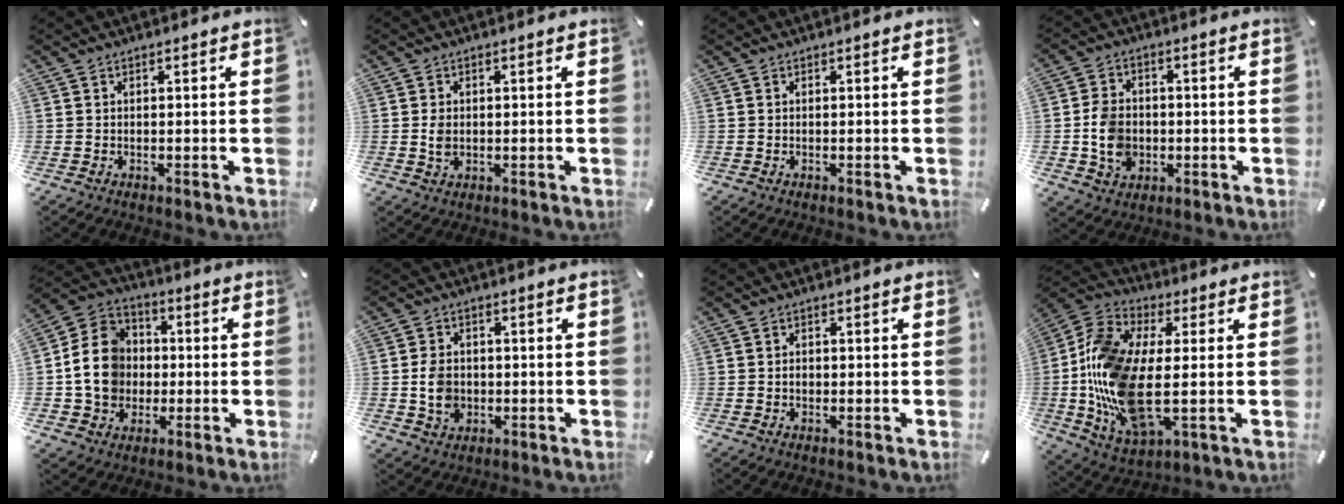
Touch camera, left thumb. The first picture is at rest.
{"total": 2.7, "force": [0.0, 2.0, 1.9], "torque": [-0.046, 0.002, -0.003]}
{"total": 0.0}
{"total": 8.6, "force": [-1.3, 7.2, 4.5], "torque": [-0.094, 0.009, -0.022]}
{"total": 13.8, "force": [-1.1, 12.4, 5.9], "torque": [-0.140, 0.023, -0.017]}
{"total": 6.5, "force": [-0.8, 5.4, 3.5], "torque": [-0.069, -0.001, -0.018]}
{"total": 1.3, "force": [-0.2, 1.1, 0.7], "torque": [-0.017, 0.004, -0.006]}
{"total": 18.8, "force": [-1.6, 9.9, 15.9], "torque": [-0.358, -0.020, -0.025]}